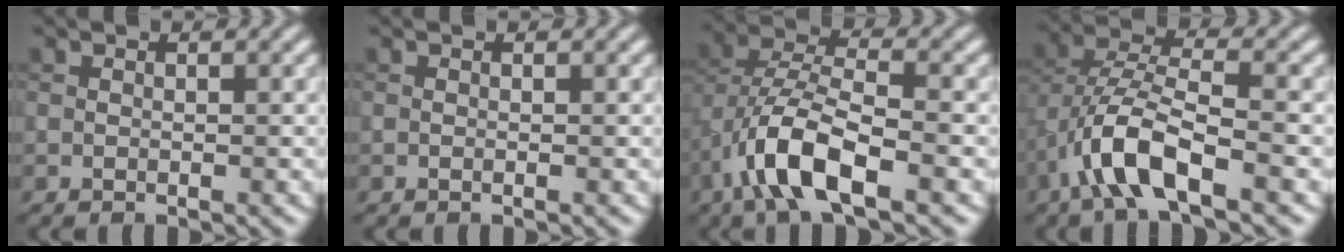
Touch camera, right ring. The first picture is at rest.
{"total": 0.0}
{"total": 7.2, "force": [-3.3, 2.8, 5.8], "torque": [-0.115, 0.003, -0.069]}
{"total": 6.5, "force": [-3.0, 2.3, 5.3], "torque": [-0.108, 0.004, -0.063]}